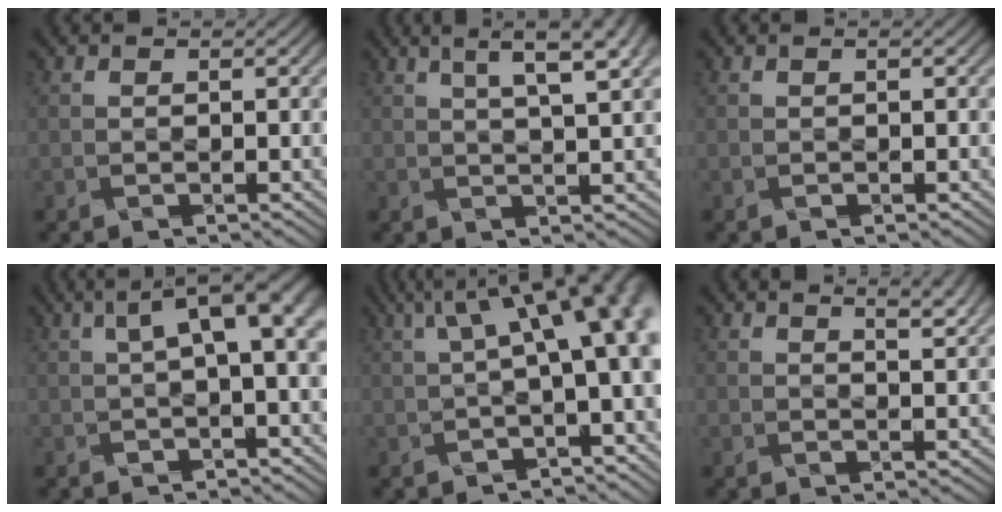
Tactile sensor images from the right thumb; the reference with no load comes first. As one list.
[{"total": 7.8, "force": [4.0, 1.9, 6.4], "torque": [-0.075, 0.031, 0.046]}, {"total": 0.5, "force": [0.1, 0.1, 0.5], "torque": [-0.009, 0.003, -0.003]}, {"total": 6.1, "force": [1.0, 1.6, 5.8], "torque": [-0.083, 0.020, 0.018]}, {"total": 10.7, "force": [2.3, 3.3, 9.9], "torque": [-0.131, 0.024, 0.044]}, {"total": 4.3, "force": [2.8, 1.2, 3.1], "torque": [-0.033, 0.016, 0.029]}]